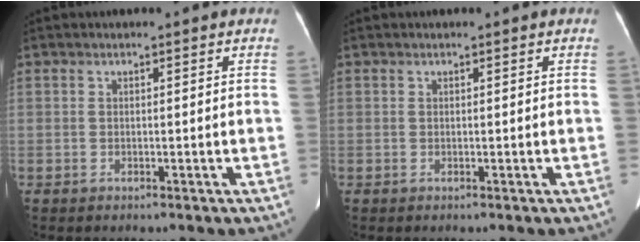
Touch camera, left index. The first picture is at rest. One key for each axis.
{"total": 0.0}